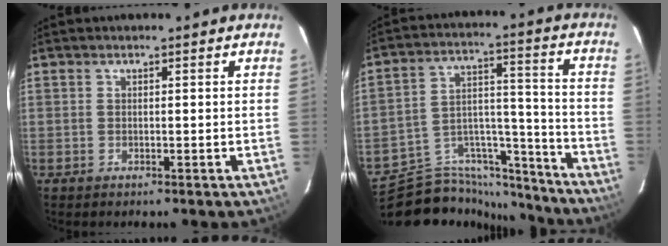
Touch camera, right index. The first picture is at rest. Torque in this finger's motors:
{"motor_torque": [0.68, -0.93, 0.01, -0.02]}